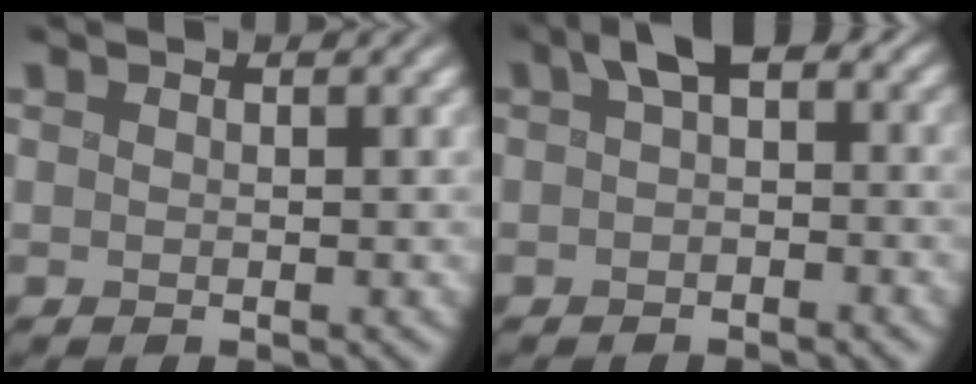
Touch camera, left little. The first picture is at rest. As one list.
[{"total": 4.0, "force": [0.4, 2.5, 3.1], "torque": [-0.042, 0.013, -0.006]}]